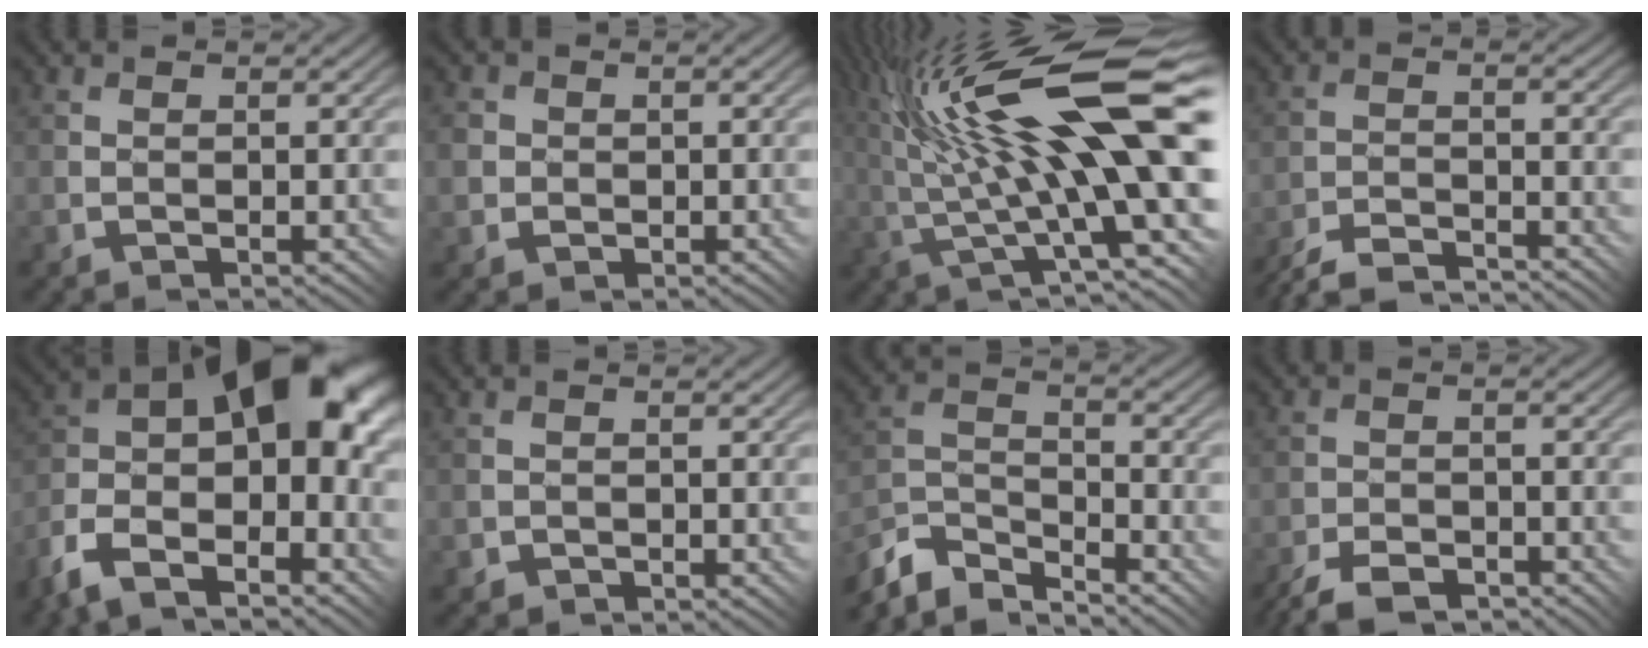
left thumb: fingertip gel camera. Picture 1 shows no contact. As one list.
[{"total": 4.0, "force": [-0.1, 3.9, 0.9], "torque": [-0.033, 0.004, -0.021]}, {"total": 18.3, "force": [4.2, 4.4, 17.2], "torque": [-0.303, 0.025, 0.069]}, {"total": 7.0, "force": [-6.7, 0.4, 1.8], "torque": [-0.038, -0.001, -0.128]}, {"total": 17.1, "force": [-6.0, 9.4, 13.0], "torque": [-0.239, -0.012, -0.087]}, {"total": 1.1, "force": [-0.4, 1.1, 0.0], "torque": [-0.001, -0.003, -0.006]}, {"total": 7.3, "force": [-6.8, 1.6, 2.2], "torque": [-0.045, 0.004, -0.146]}, {"total": 5.7, "force": [-4.5, 2.0, 2.8], "torque": [-0.052, -0.004, -0.088]}]